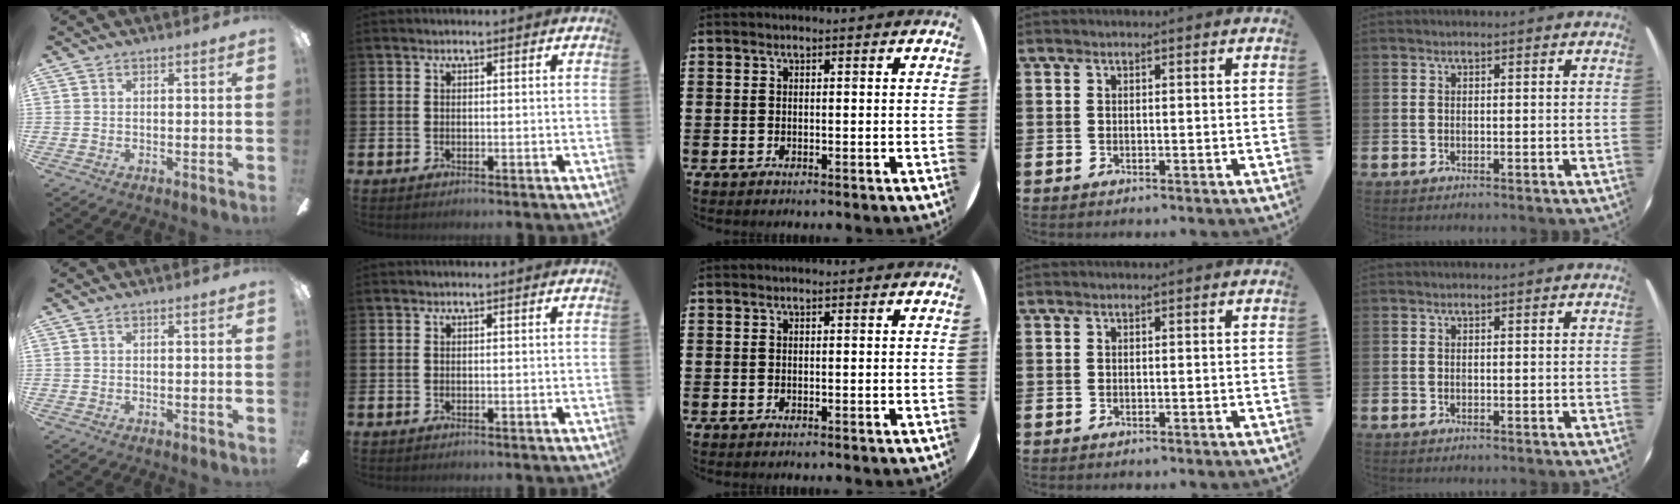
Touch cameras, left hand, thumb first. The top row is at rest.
{}